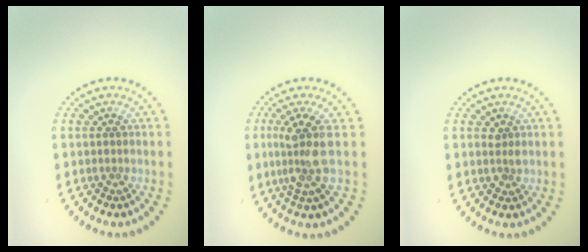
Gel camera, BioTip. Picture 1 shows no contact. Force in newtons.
{"total": 3.7, "press": 3.2, "slide": 1.9}
{"total": 0.7, "press": 0.7, "slide": 0.2}